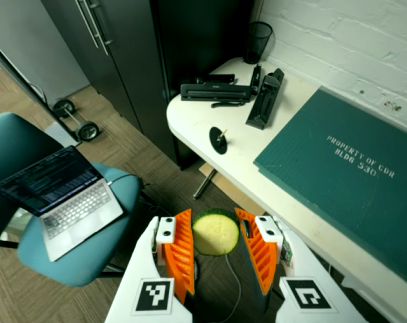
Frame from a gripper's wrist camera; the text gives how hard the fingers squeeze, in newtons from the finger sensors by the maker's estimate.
{"total": 10.3, "left": 10.5, "right": 10.1}